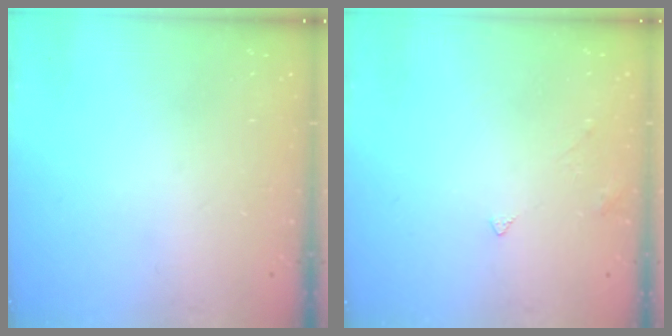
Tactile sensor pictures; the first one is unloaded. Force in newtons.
{"total": 2.1, "press": 2.1, "slide": 0.4}